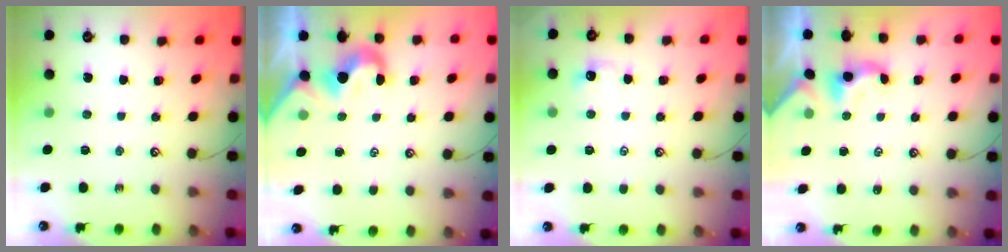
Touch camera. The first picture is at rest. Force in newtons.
{"total": 1.8, "press": 1.6, "slide": 0.8}
{"total": 0.8, "press": 0.5, "slide": 0.6}
{"total": 0.0}